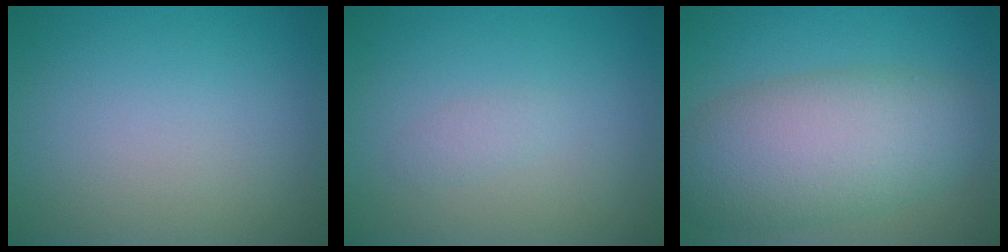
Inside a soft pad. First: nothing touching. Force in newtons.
{"total": 0.8, "press": 0.8, "slide": 0.1}
{"total": 8.5, "press": 8.5, "slide": 0.6}